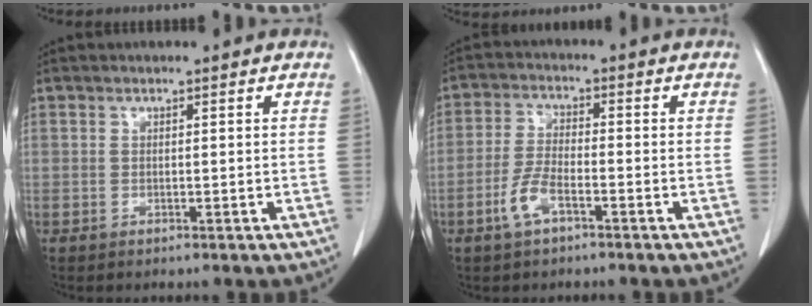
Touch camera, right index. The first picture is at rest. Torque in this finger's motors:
{"motor_torque": [0.66, -0.37, 0.16, 0.07]}